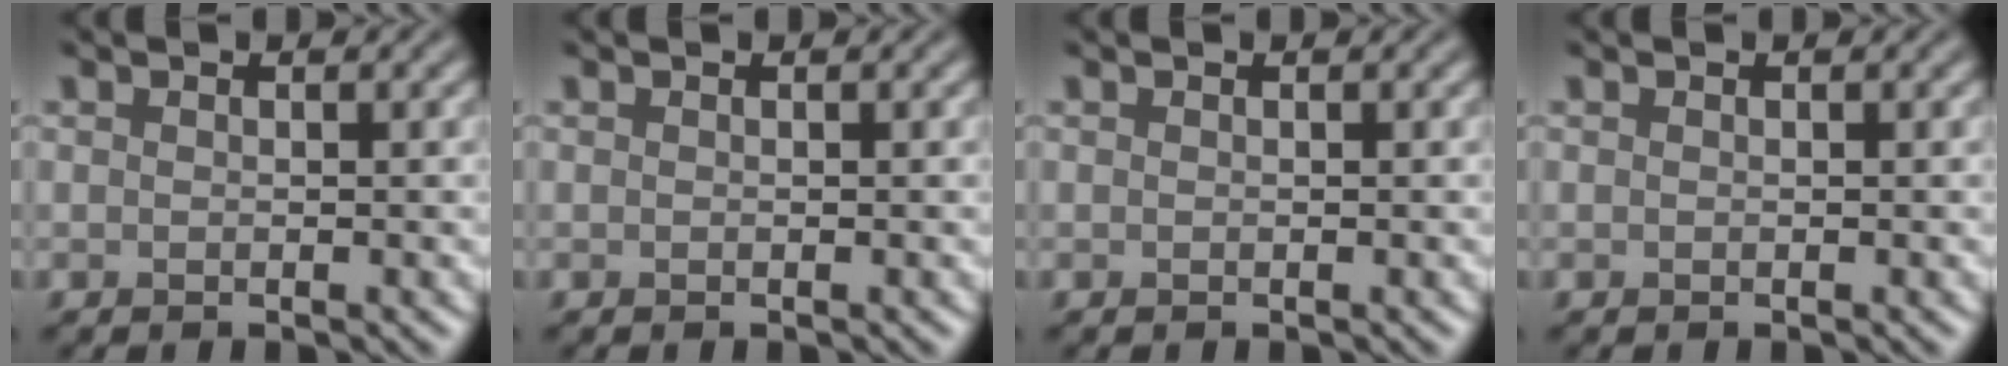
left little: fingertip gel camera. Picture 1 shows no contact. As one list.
[{"total": 0.0}, {"total": 0.0}, {"total": 0.0}]